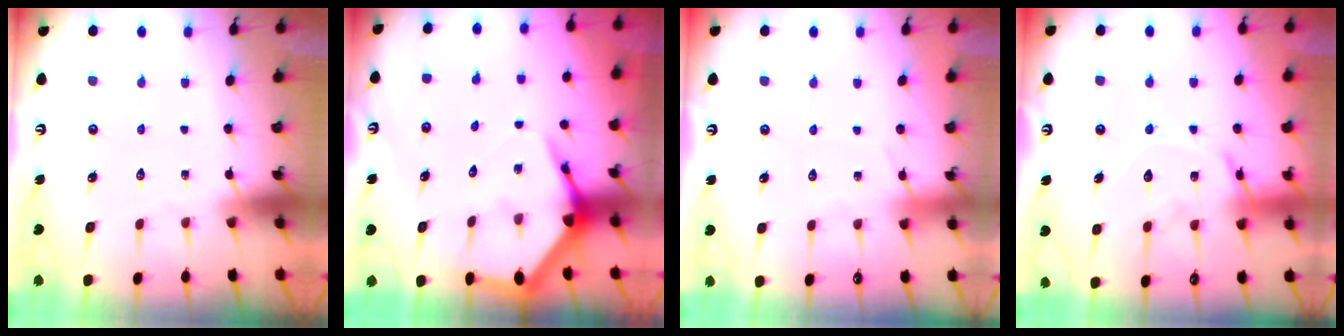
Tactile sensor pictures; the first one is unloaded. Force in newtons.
{"total": 5.8, "press": 5.8, "slide": 0.7}
{"total": 4.5, "press": 4.5, "slide": 0.6}
{"total": 14.5, "press": 14.4, "slide": 1.4}